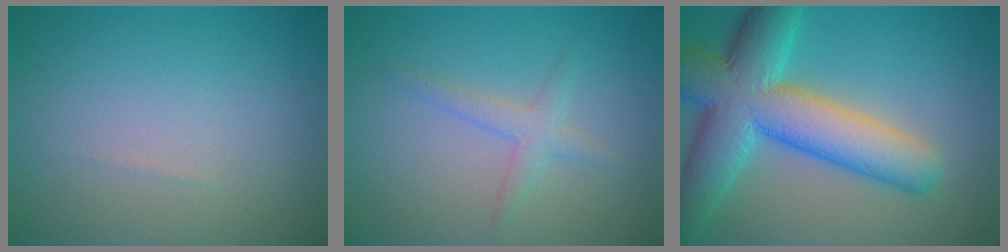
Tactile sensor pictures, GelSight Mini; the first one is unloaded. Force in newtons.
{"total": 1.8, "press": 1.8, "slide": 0.0}
{"total": 11.0, "press": 11.0, "slide": 0.1}